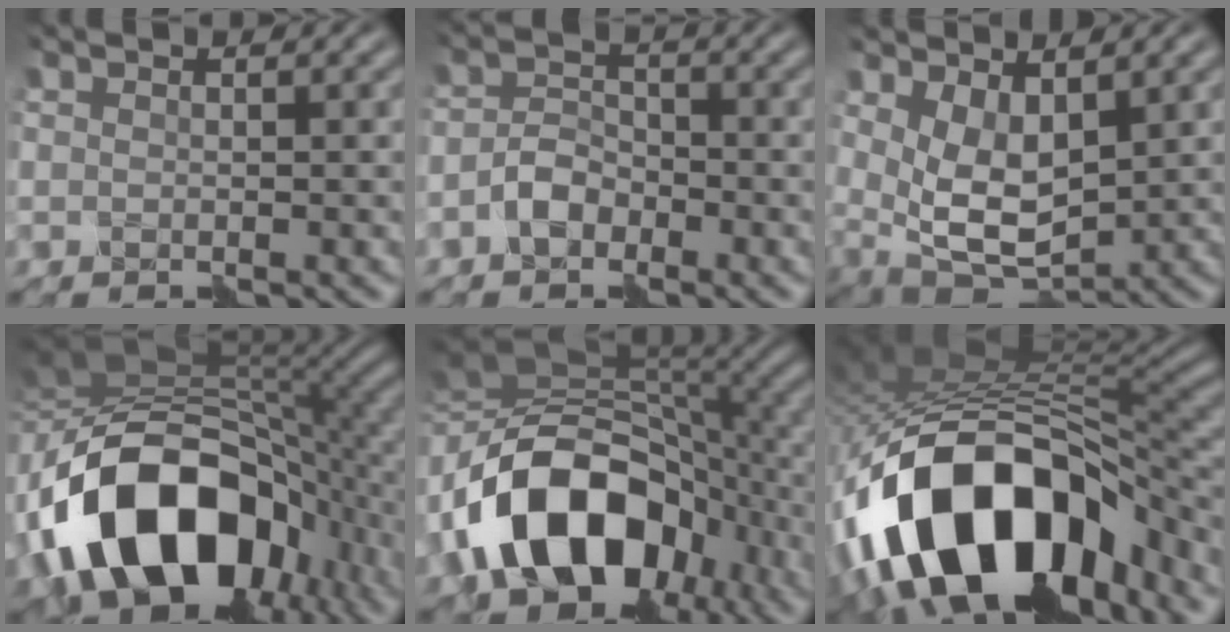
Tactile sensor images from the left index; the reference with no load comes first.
{"total": 2.8, "force": [-2.0, 1.6, 1.2], "torque": [-0.018, 0.011, -0.046]}
{"total": 5.8, "force": [1.0, 3.3, 4.7], "torque": [-0.098, -0.016, 0.023]}
{"total": 17.7, "force": [-5.6, 11.5, 12.2], "torque": [-0.233, -0.005, -0.100]}
{"total": 16.3, "force": [-5.7, 11.0, 10.6], "torque": [-0.195, 0.001, -0.111]}
{"total": 17.1, "force": [-8.4, 9.1, 11.7], "torque": [-0.207, -0.004, -0.143]}